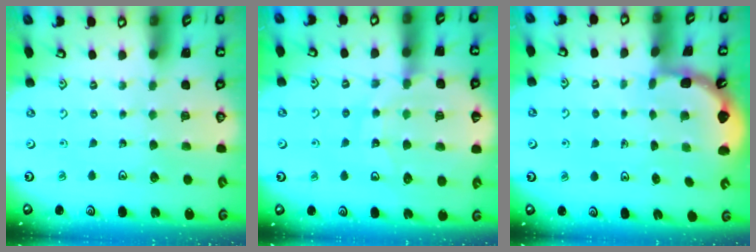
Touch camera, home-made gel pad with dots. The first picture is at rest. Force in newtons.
{"total": 12.6, "press": 12.6, "slide": 1.4}
{"total": 1.9, "press": 1.9, "slide": 0.2}